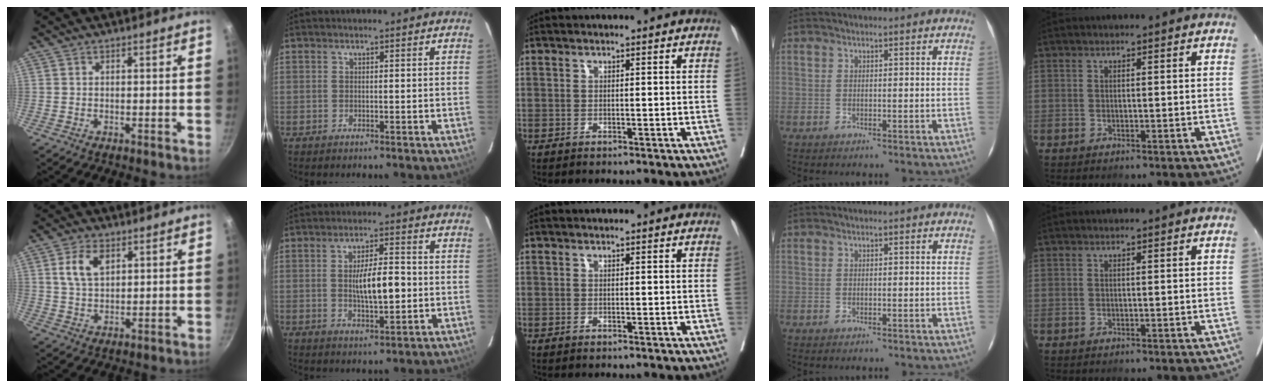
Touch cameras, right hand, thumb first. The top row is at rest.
{"thumb": {"total": 6.8, "force": [2.5, 4.1, 4.8], "torque": [-0.087, -0.006, 0.050]}, "index": {"total": 7.5, "force": [-0.4, 1.9, 7.2], "torque": [-0.127, 0.003, -0.003]}}